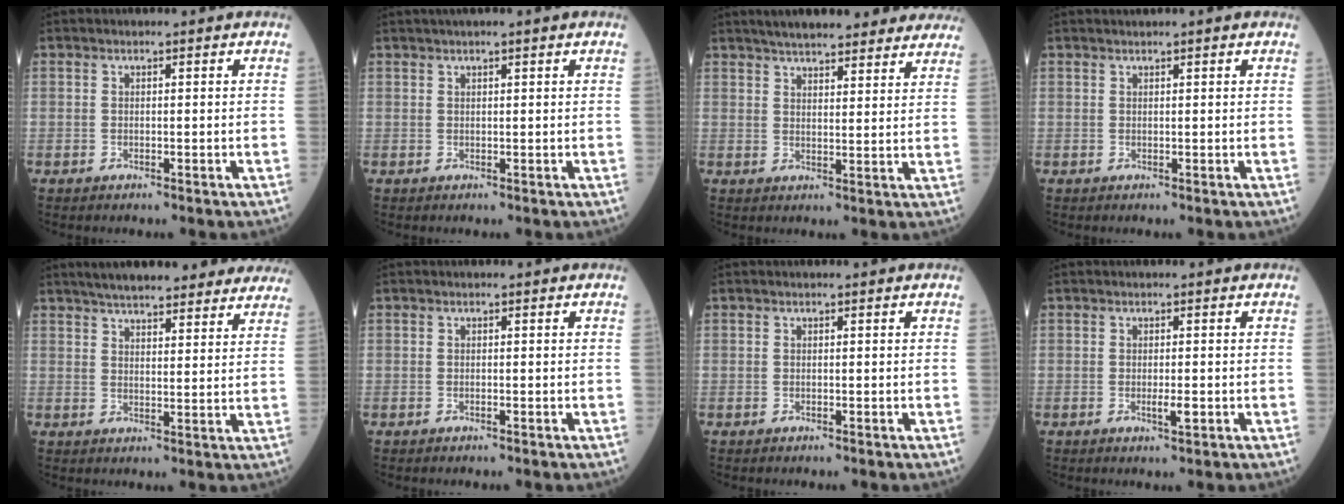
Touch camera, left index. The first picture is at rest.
{"total": 2.6, "force": [1.9, -0.2, 1.8], "torque": [-0.024, 0.024, 0.030]}
{"total": 18.5, "force": [16.3, 3.8, 7.9], "torque": [-0.101, 0.028, 0.205]}
{"total": 1.9, "force": [1.5, -0.1, 1.1], "torque": [-0.010, 0.023, 0.023]}
{"total": 20.5, "force": [18.0, 4.2, 8.8], "torque": [-0.119, 0.025, 0.225]}
{"total": 0.0}
{"total": 0.0}
{"total": 1.8, "force": [-0.5, 0.3, 1.7], "torque": [-0.031, -0.004, -0.007]}